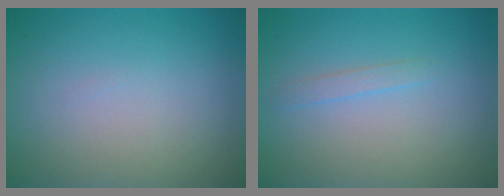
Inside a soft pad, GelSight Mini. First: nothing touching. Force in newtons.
{"total": 1.0, "press": 1.0, "slide": 0.1}